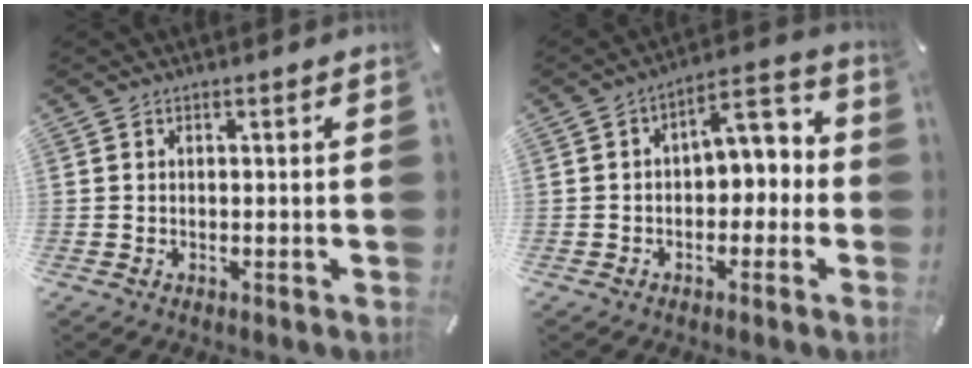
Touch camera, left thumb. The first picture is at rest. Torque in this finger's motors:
{"motor_torque": [0.02, 0.85, 0.51, 0.33, -0.04]}